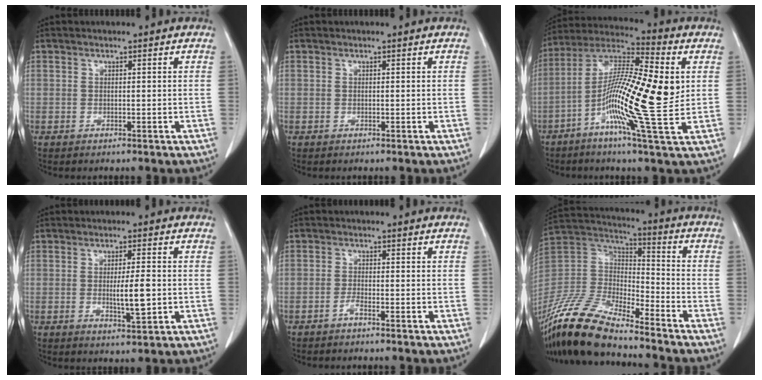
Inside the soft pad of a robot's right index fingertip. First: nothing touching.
{"total": 0.0}
{"total": 17.5, "force": [-1.0, 1.4, 17.5], "torque": [-0.326, 0.006, -0.030]}
{"total": 4.9, "force": [-0.5, 0.5, 4.9], "torque": [-0.083, -0.007, -0.004]}
{"total": 1.4, "force": [-1.2, -0.1, 0.8], "torque": [-0.017, 0.002, -0.023]}
{"total": 18.2, "force": [-15.1, 4.3, 9.1], "torque": [-0.195, -0.005, -0.294]}